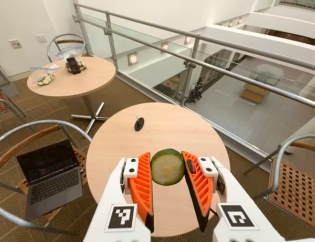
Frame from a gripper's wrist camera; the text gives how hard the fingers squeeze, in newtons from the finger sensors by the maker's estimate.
{"total": 7.9, "left": 8.2, "right": 7.6}